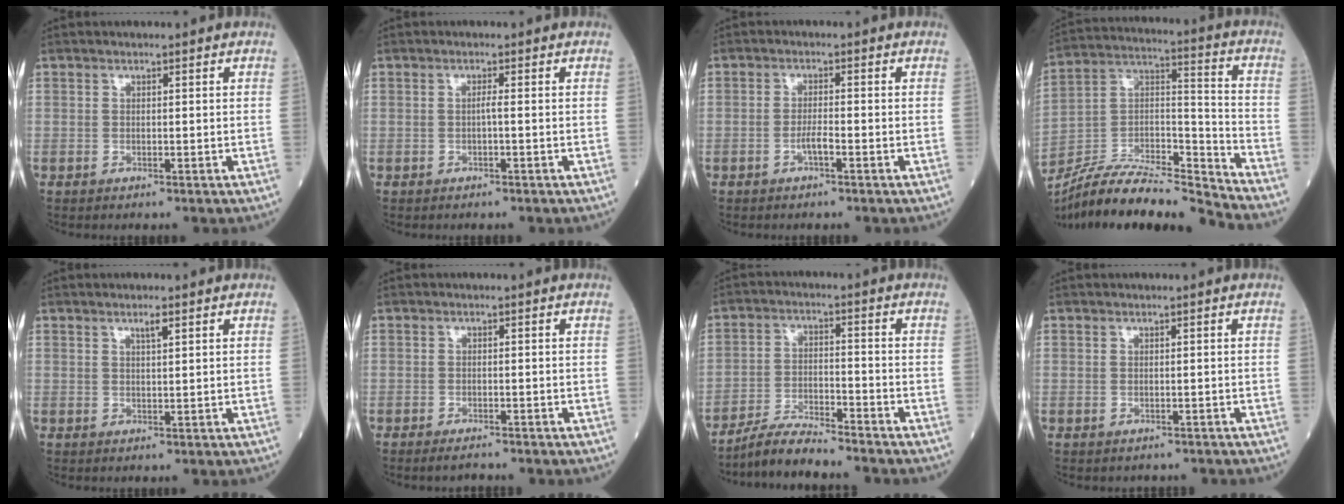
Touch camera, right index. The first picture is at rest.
{"total": 0.8, "force": [-0.3, -0.1, 0.7], "torque": [-0.011, 0.001, -0.007]}
{"total": 1.9, "force": [-1.0, 0.2, 1.6], "torque": [-0.029, 0.001, -0.021]}
{"total": 19.7, "force": [-18.4, 0.7, 7.2], "torque": [-0.135, 0.024, -0.324]}
{"total": 1.6, "force": [1.0, 0.1, 1.3], "torque": [-0.024, -0.001, 0.017]}
{"total": 2.1, "force": [-2.0, 0.3, 0.8], "torque": [-0.016, -0.005, -0.030]}
{"total": 7.2, "force": [-6.8, 0.0, 2.2], "torque": [-0.039, -0.013, -0.127]}
{"total": 2.2, "force": [-2.0, 1.0, 0.3], "torque": [-0.005, 0.000, -0.026]}